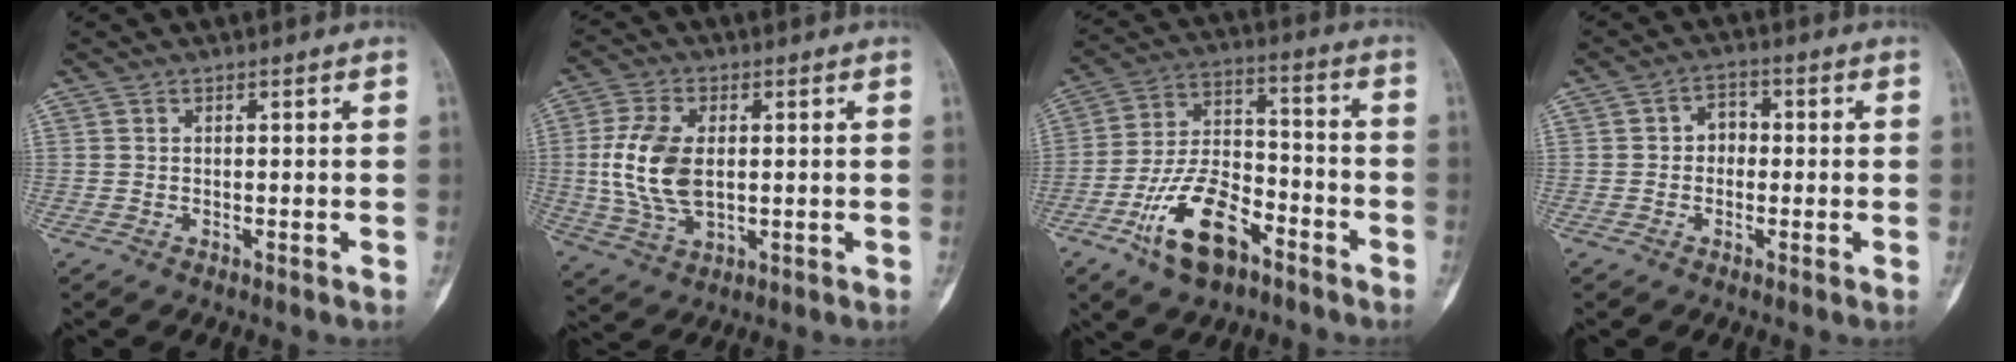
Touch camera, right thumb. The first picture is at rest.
{"total": 11.8, "force": [0.6, 6.8, 9.6], "torque": [-0.201, -0.002, 0.017]}
{"total": 15.2, "force": [-8.2, 7.6, 10.3], "torque": [-0.179, 0.057, -0.150]}
{"total": 3.6, "force": [-0.2, 2.9, 2.0], "torque": [-0.007, 0.017, -0.014]}